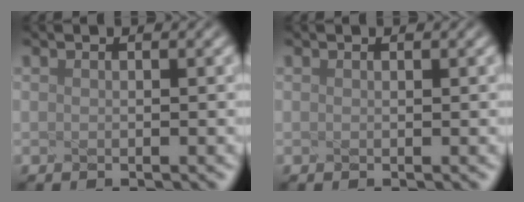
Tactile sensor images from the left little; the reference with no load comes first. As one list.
[{"total": 0.0}]